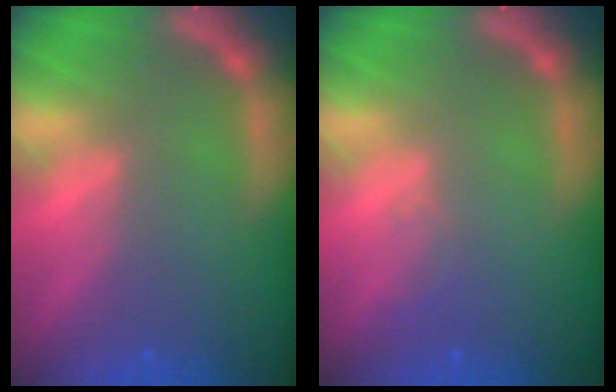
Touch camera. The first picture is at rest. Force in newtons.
{"total": 1.0}